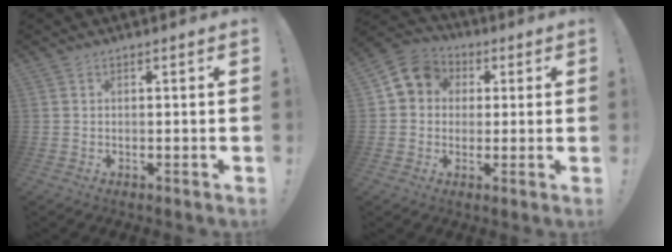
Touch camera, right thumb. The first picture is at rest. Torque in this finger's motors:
{"motor_torque": [0.79, 1.06, -0.12, 0.11, 0.16]}